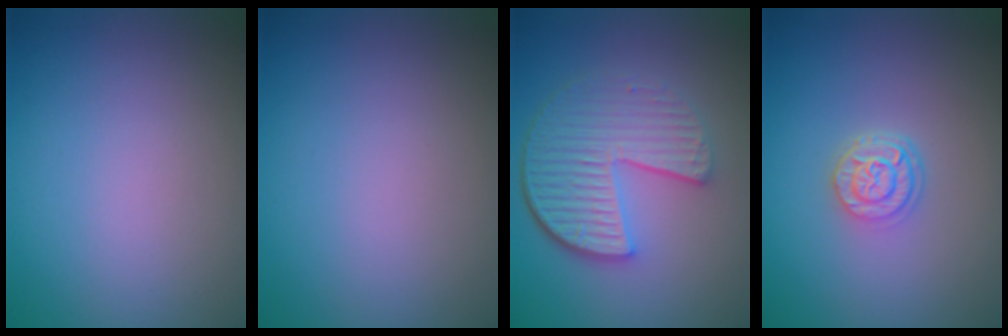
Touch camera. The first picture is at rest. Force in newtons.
{"total": 0.0}
{"total": 6.1, "press": 4.4, "slide": 4.2}
{"total": 2.7, "press": 2.1, "slide": 1.7}